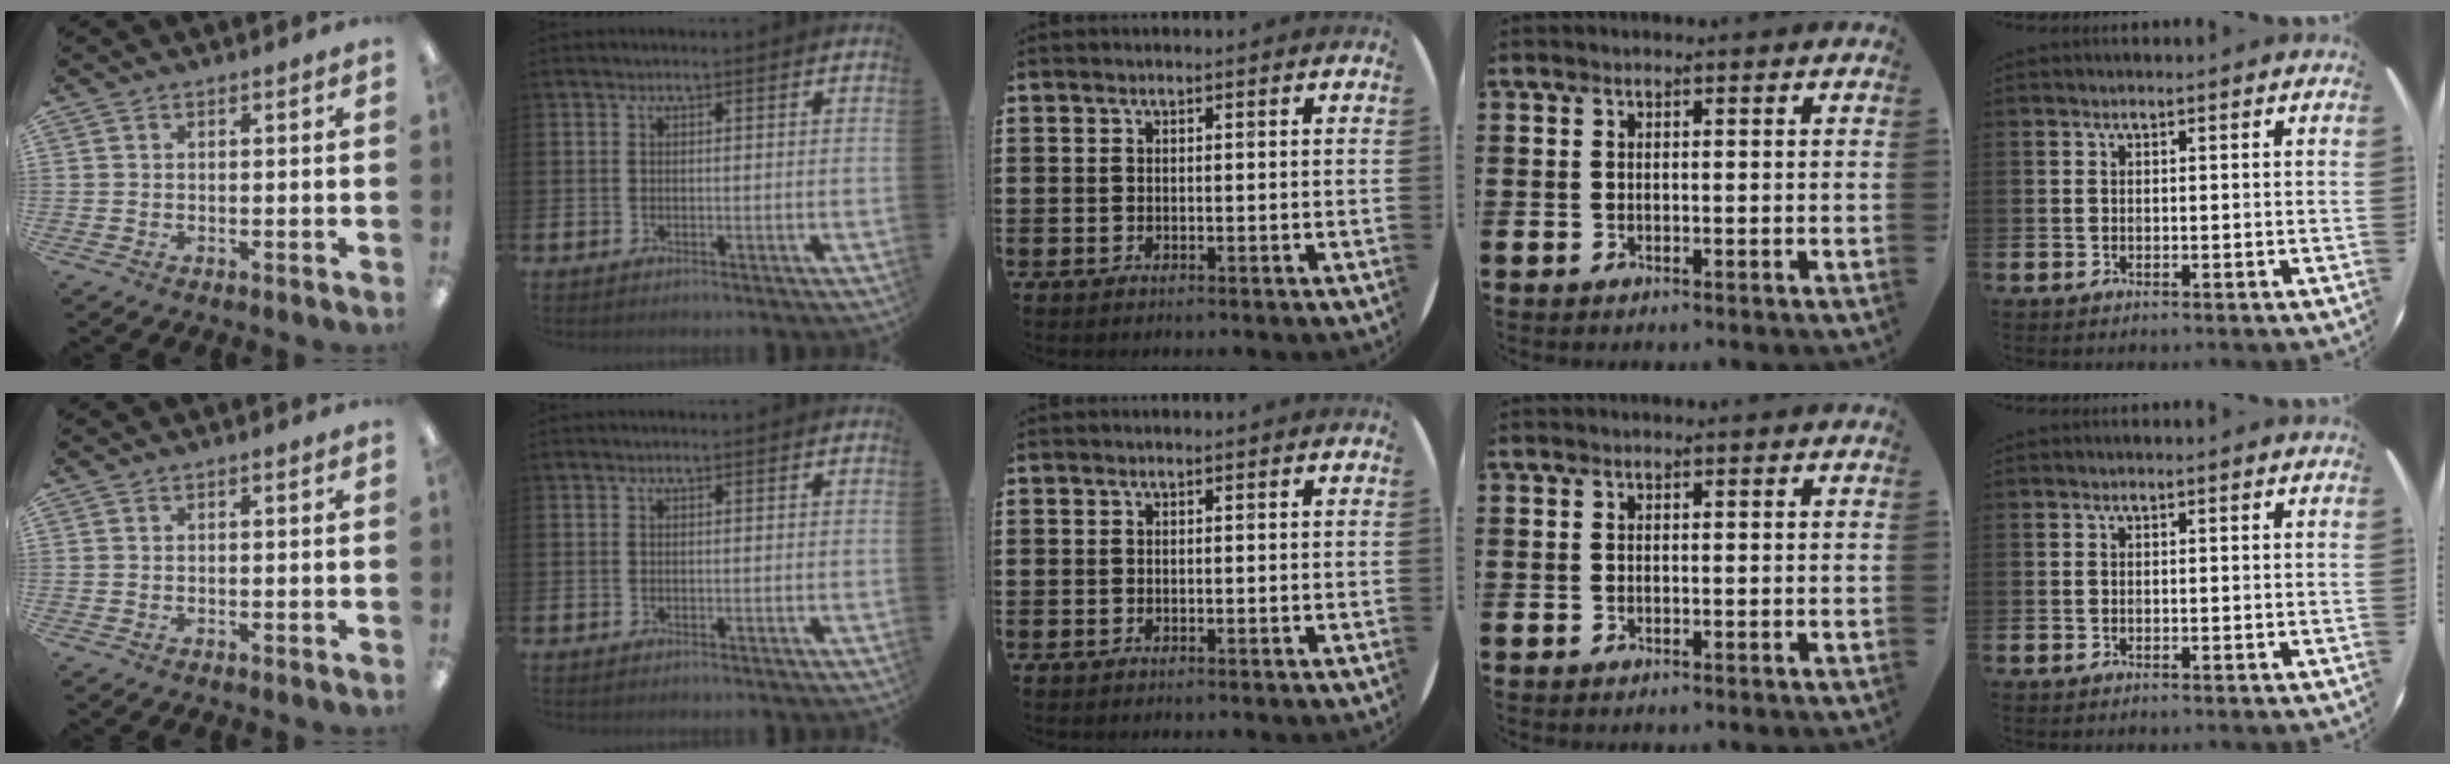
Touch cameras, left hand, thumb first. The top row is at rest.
{}